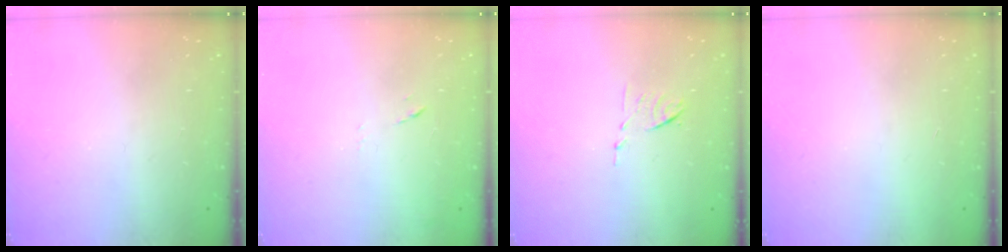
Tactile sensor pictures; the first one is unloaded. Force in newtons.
{"total": 7.2, "press": 7.2, "slide": 0.6}
{"total": 6.2, "press": 6.2, "slide": 0.7}
{"total": 1.6, "press": 1.6, "slide": 0.1}